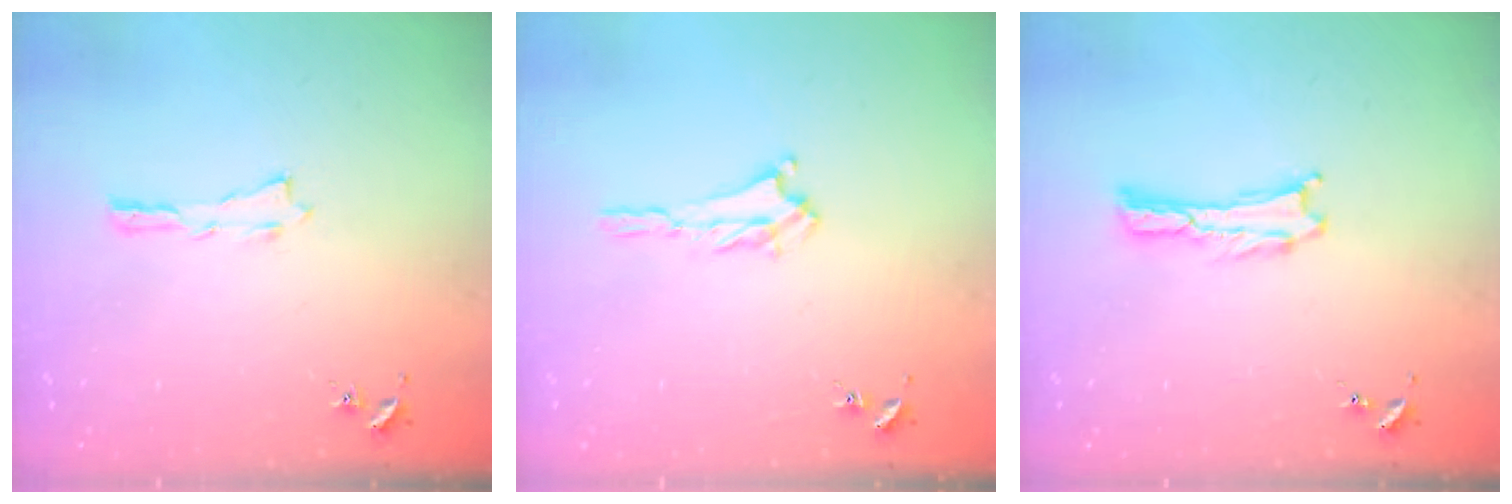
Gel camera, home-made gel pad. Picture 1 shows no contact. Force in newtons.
{"total": 2.0, "press": 2.0, "slide": 0.5}
{"total": 0.0}